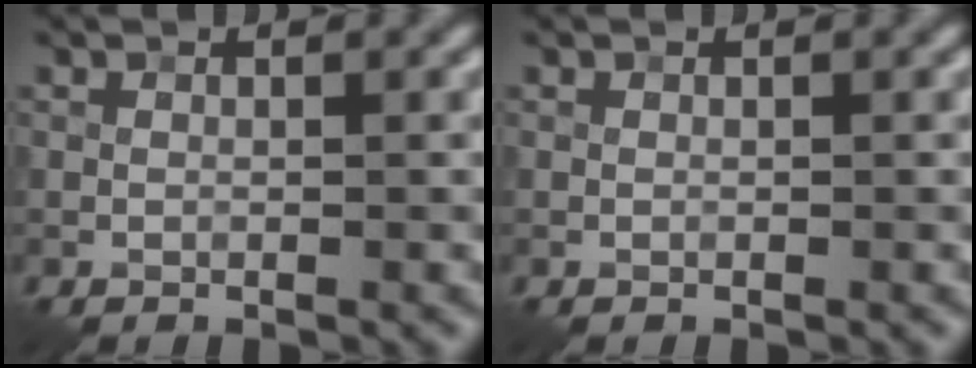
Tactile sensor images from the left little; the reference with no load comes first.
{"total": 0.0}